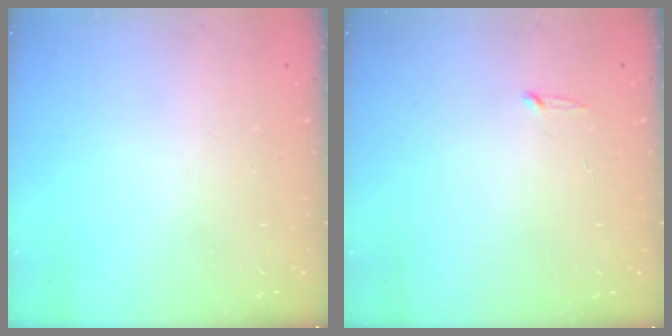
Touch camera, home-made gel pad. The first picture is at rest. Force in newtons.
{"total": 2.5, "press": 2.5, "slide": 0.2}